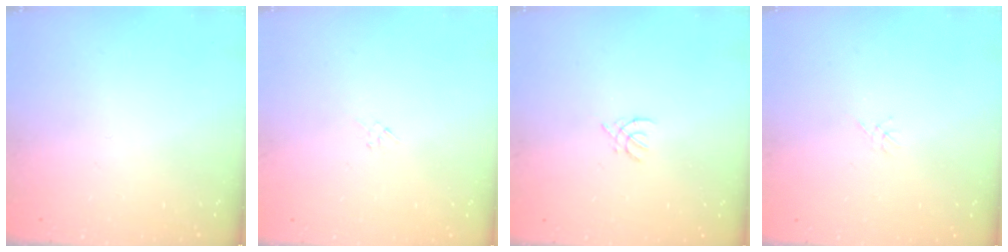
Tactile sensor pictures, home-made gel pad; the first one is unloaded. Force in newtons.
{"total": 1.3, "press": 1.2, "slide": 0.5}
{"total": 1.8, "press": 1.8, "slide": 0.4}
{"total": 0.0}